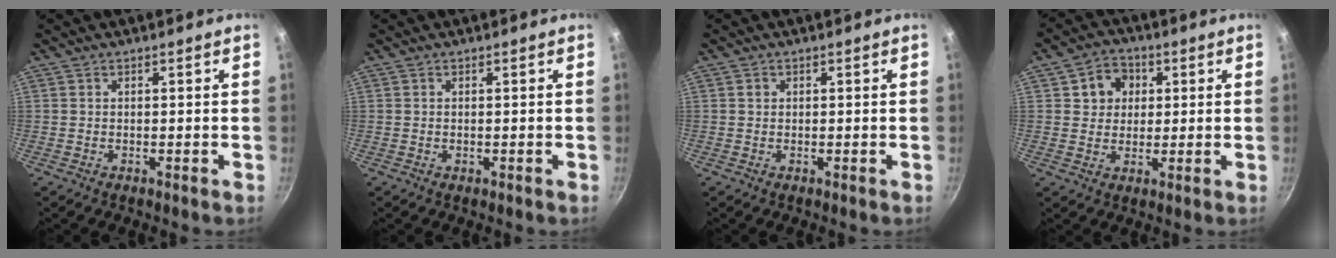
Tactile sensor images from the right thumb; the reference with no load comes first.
{"total": 0.0}
{"total": 0.8, "force": [0.2, 0.7, 0.2], "torque": [0.001, 0.002, 0.002]}
{"total": 7.0, "force": [1.8, 6.1, 3.0], "torque": [-0.011, 0.000, 0.026]}